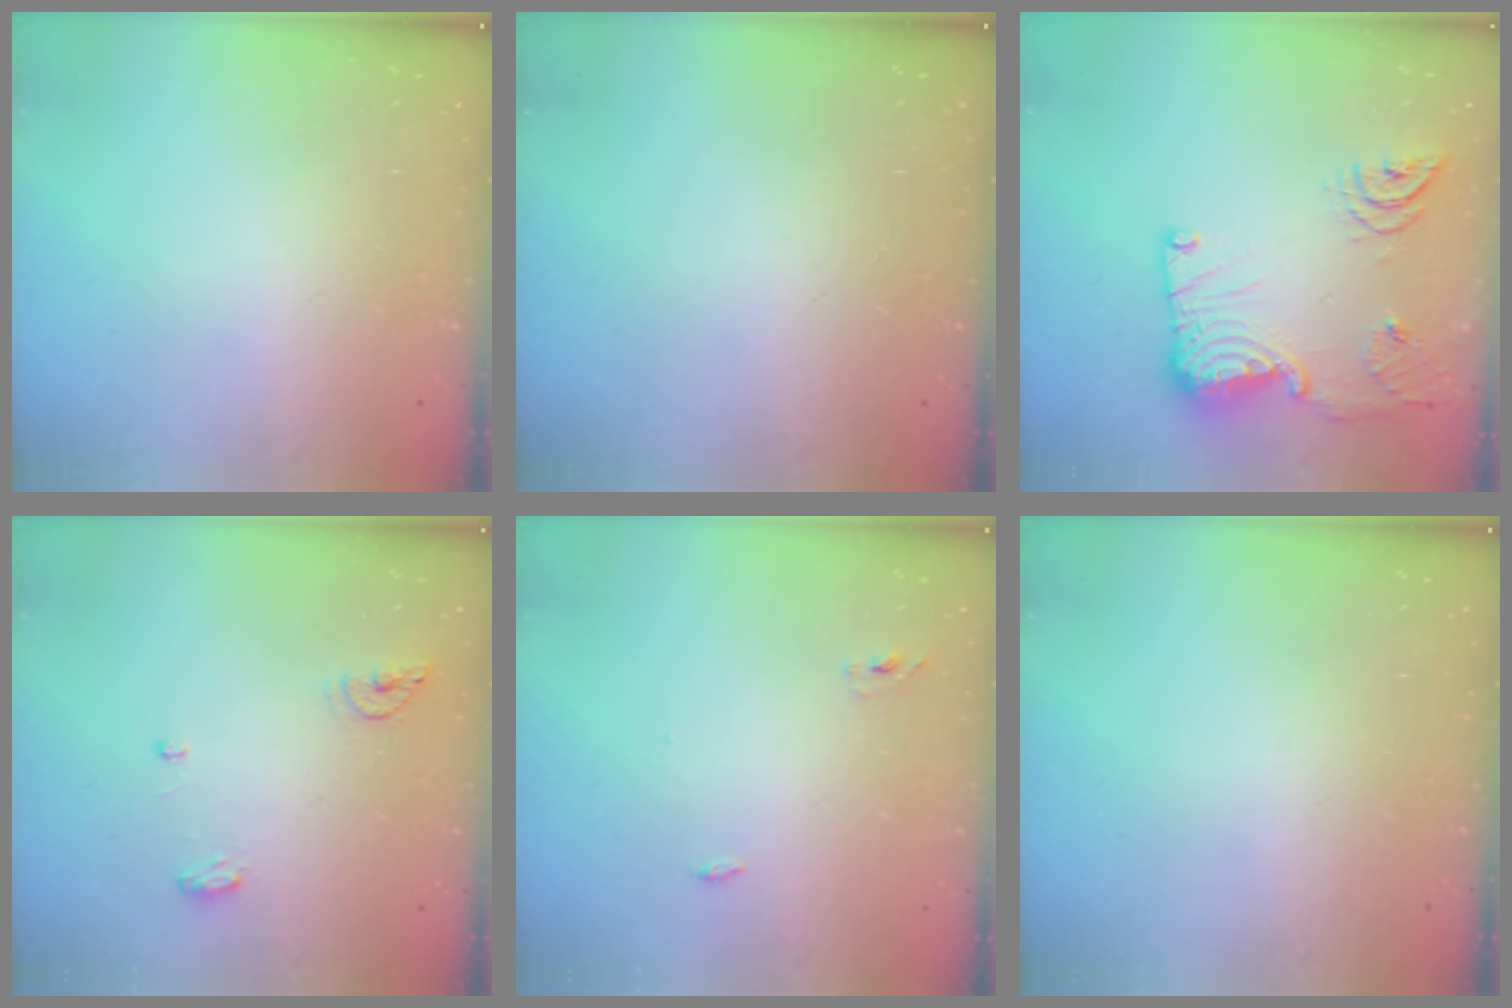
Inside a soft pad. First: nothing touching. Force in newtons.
{"total": 0.0}
{"total": 20.1, "press": 19.4, "slide": 5.4}
{"total": 10.0, "press": 7.3, "slide": 6.9}
{"total": 2.9, "press": 2.7, "slide": 1.0}
{"total": 0.0}